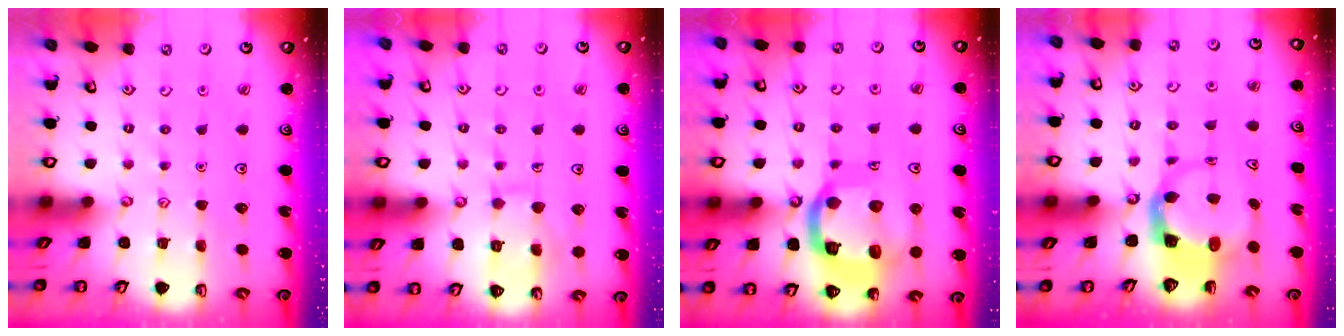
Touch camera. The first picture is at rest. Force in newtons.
{"total": 7.8, "press": 7.8, "slide": 0.4}
{"total": 18.4, "press": 18.3, "slide": 1.9}
{"total": 3.8, "press": 3.8, "slide": 0.6}